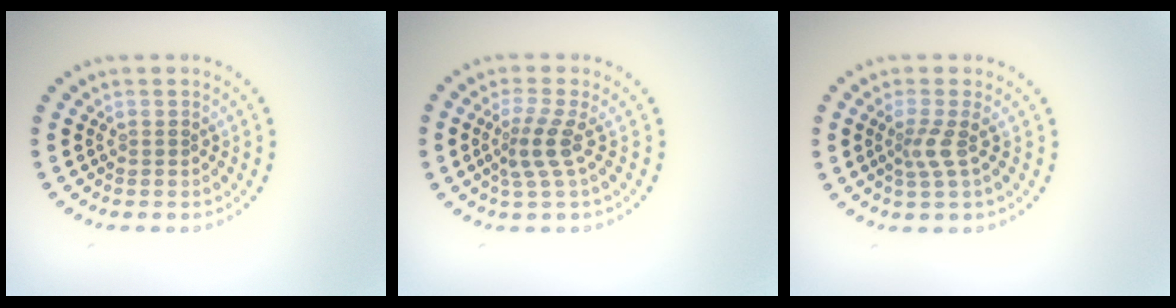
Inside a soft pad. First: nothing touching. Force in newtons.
{"total": 2.6, "press": 1.9, "slide": 1.9}
{"total": 2.0, "press": 1.3, "slide": 1.5}